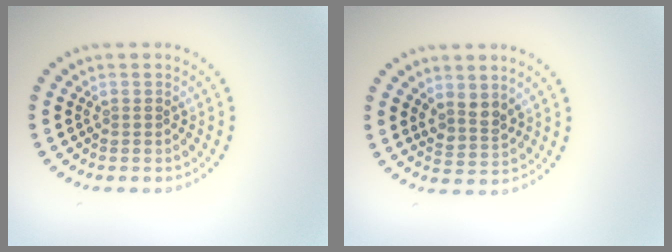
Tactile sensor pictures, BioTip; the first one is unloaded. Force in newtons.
{"total": 2.2, "press": 1.8, "slide": 1.2}